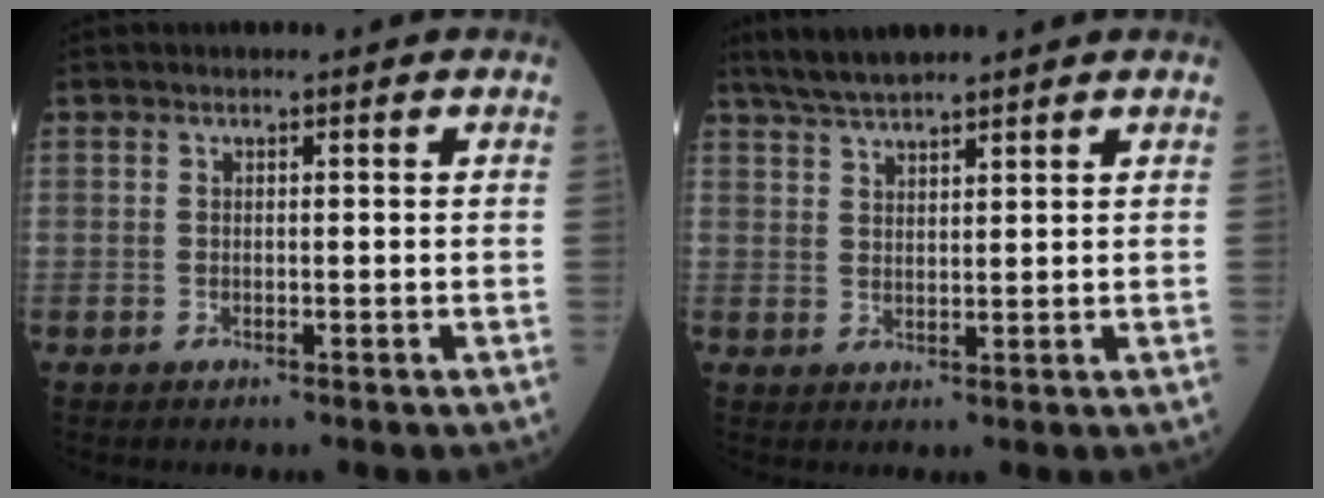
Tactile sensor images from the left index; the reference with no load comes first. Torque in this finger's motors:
{"motor_torque": [0.02, 0.02, 0.10, 0.02]}